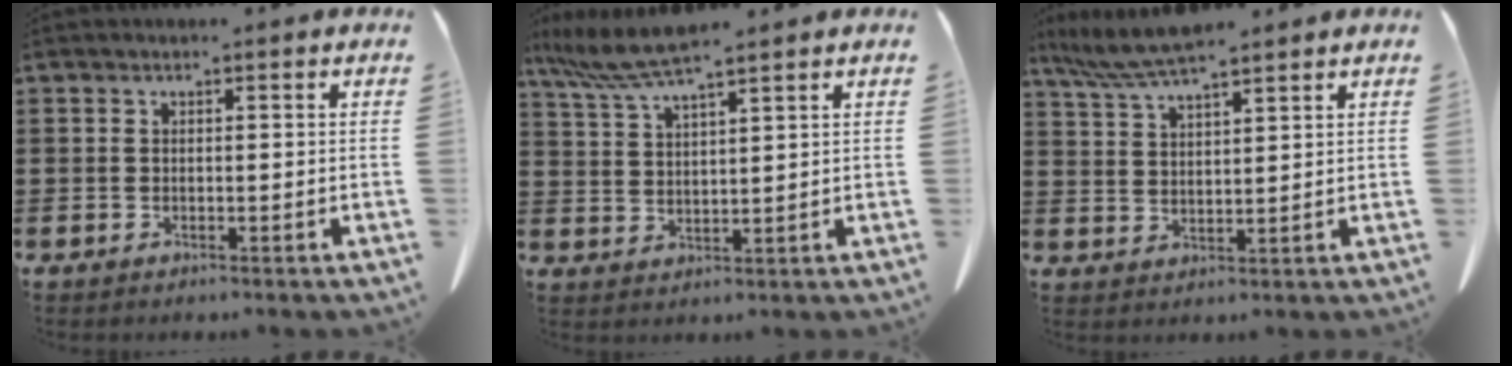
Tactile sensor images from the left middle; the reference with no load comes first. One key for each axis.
{"total": 6.9, "fx": 5.6, "fy": 0.3, "fz": 4.0, "tx": -0.094, "ty": -0.019, "tz": 0.102}
{"total": 6.4, "fx": 5.4, "fy": 0.4, "fz": 3.3, "tx": -0.079, "ty": -0.020, "tz": 0.099}